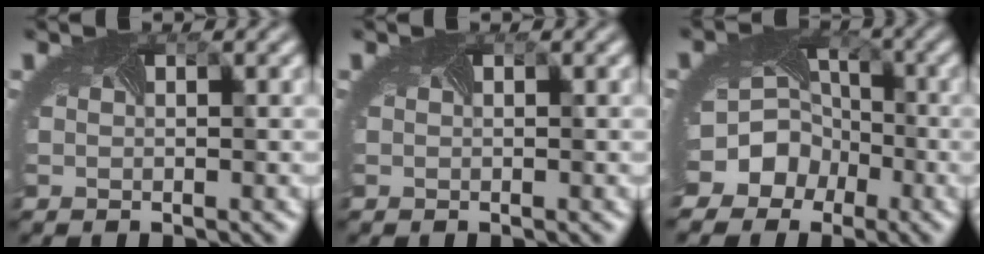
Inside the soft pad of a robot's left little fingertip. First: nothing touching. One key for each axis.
{"total": 0.0}
{"total": 10.4, "fx": -4.5, "fy": 8.8, "fz": 3.3, "tx": -0.071, "ty": -0.015, "tz": -0.089}